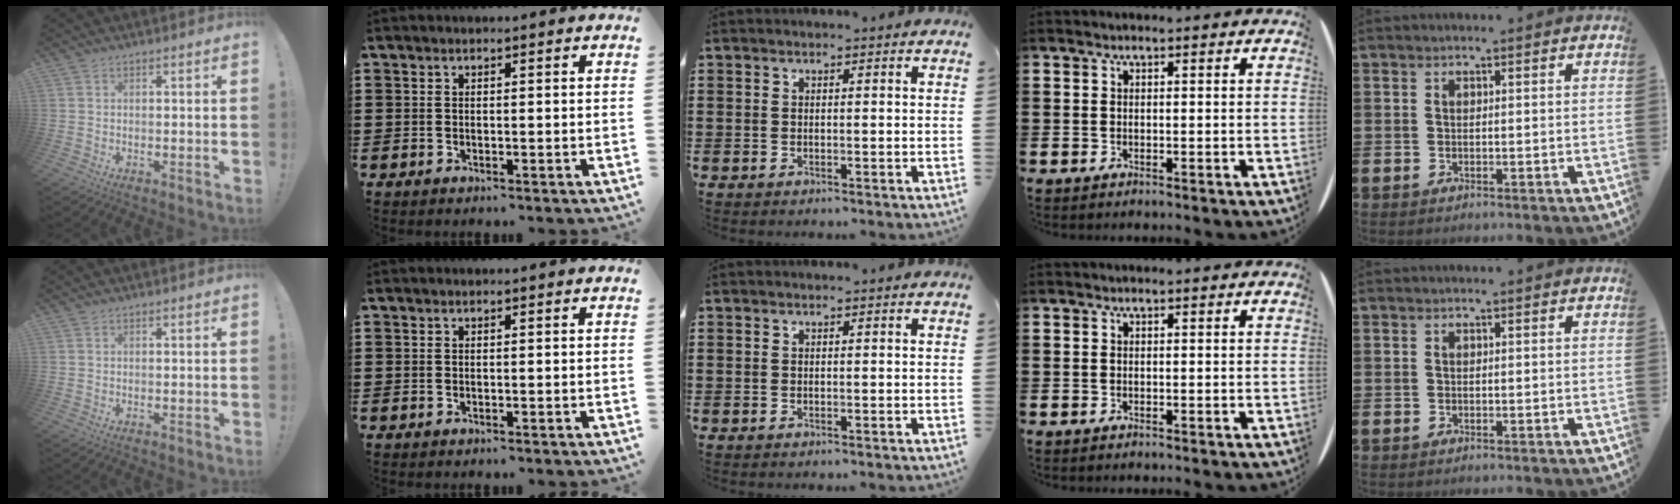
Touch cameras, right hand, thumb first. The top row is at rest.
{}